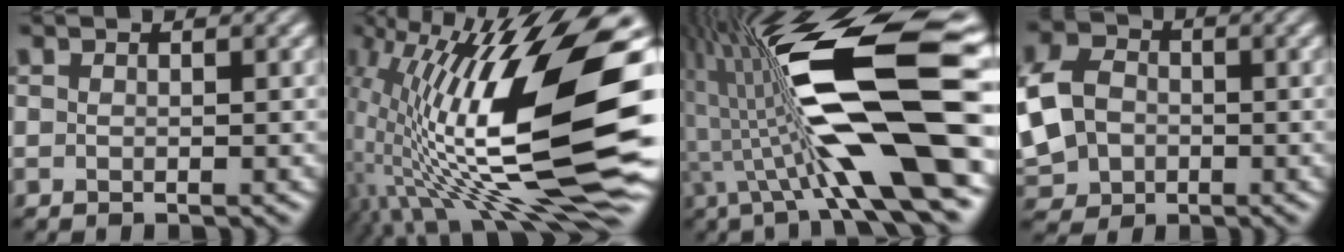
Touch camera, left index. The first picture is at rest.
{"total": 18.4, "force": [-0.6, 5.8, 17.5], "torque": [-0.323, 0.002, -0.017]}
{"total": 15.3, "force": [-1.4, 3.4, 14.9], "torque": [-0.258, 0.026, -0.026]}
{"total": 8.5, "force": [-1.2, 6.7, 5.1], "torque": [-0.132, -0.006, -0.026]}